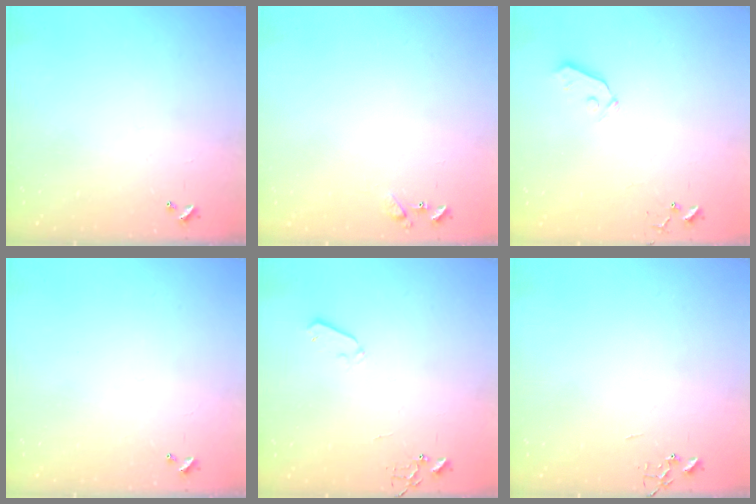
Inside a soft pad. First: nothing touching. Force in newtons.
{"total": 6.7, "press": 6.6, "slide": 0.8}
{"total": 3.8, "press": 3.8, "slide": 0.3}
{"total": 0.0}
{"total": 4.2, "press": 4.2, "slide": 0.7}
{"total": 0.0}